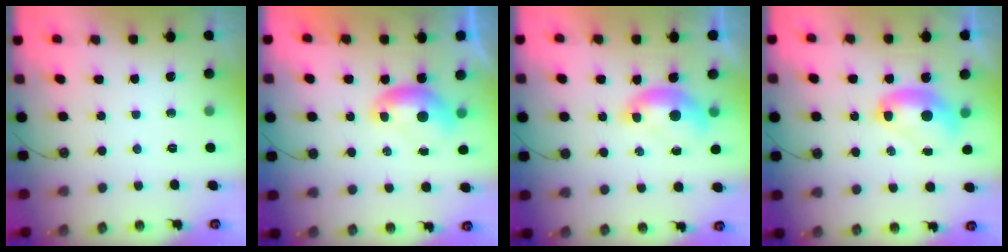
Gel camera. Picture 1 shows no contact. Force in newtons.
{"total": 0.0}
{"total": 1.8, "press": 1.7, "slide": 0.7}
{"total": 2.6, "press": 2.6, "slide": 0.2}